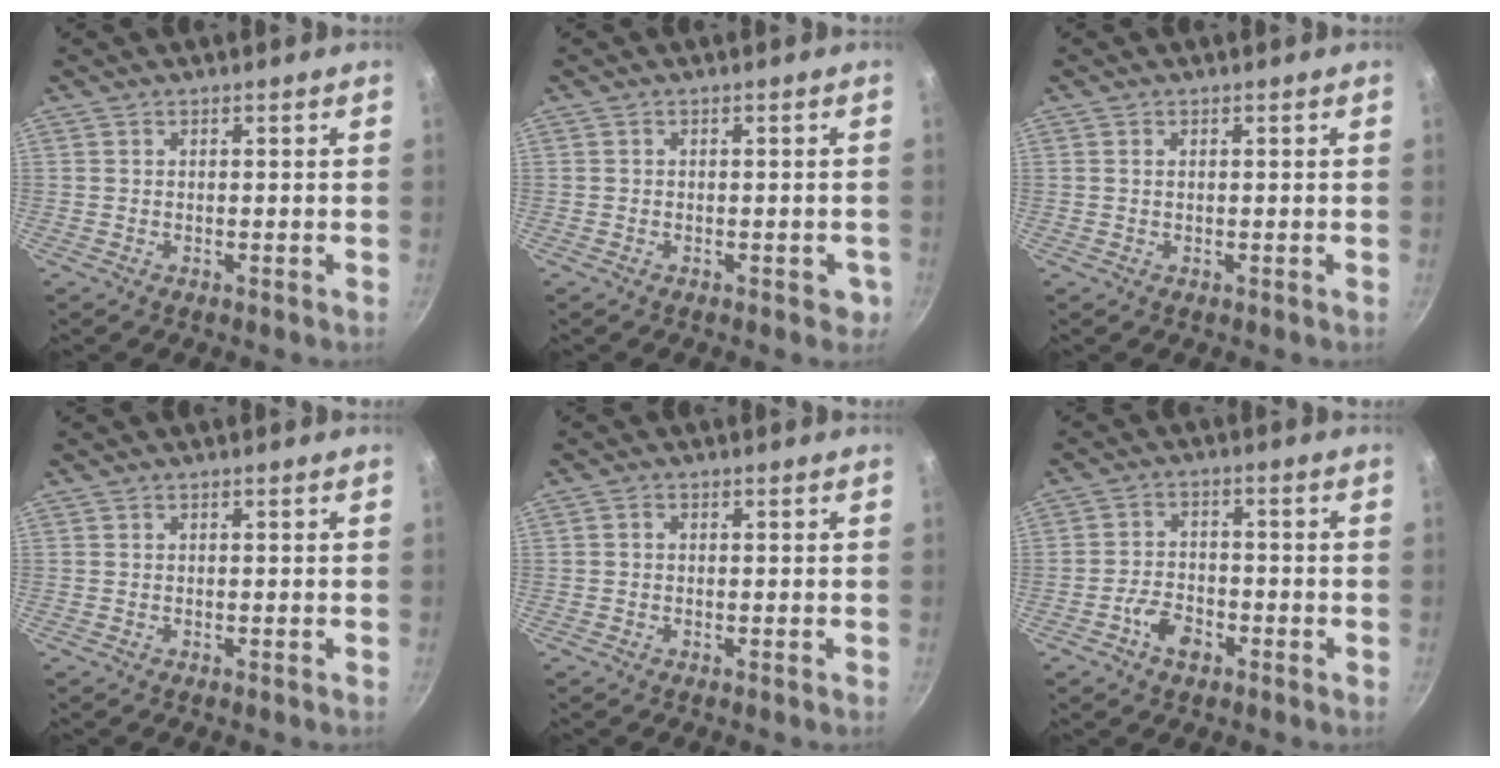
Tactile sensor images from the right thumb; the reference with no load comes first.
{"total": 2.5, "force": [-0.9, 1.7, 1.6], "torque": [0.000, 0.011, -0.008]}
{"total": 0.5, "force": [0.1, 0.3, 0.4], "torque": [-0.008, 0.001, 0.002]}
{"total": 0.0}
{"total": 1.0, "force": [0.0, 0.8, 0.6], "torque": [-0.010, 0.006, -0.001]}
{"total": 5.4, "force": [-2.8, 3.4, 3.1], "torque": [-0.049, 0.025, -0.053]}